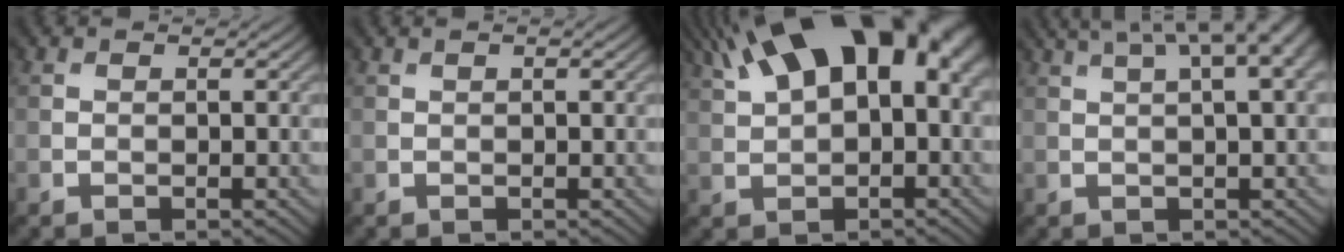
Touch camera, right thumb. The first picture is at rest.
{"total": 0.8, "force": [0.5, 0.0, 0.7], "torque": [-0.008, 0.004, 0.008]}
{"total": 18.5, "force": [7.6, 9.1, 14.2], "torque": [-0.218, 0.069, 0.109]}
{"total": 10.3, "force": [4.8, 2.8, 8.7], "torque": [-0.129, 0.038, 0.064]}